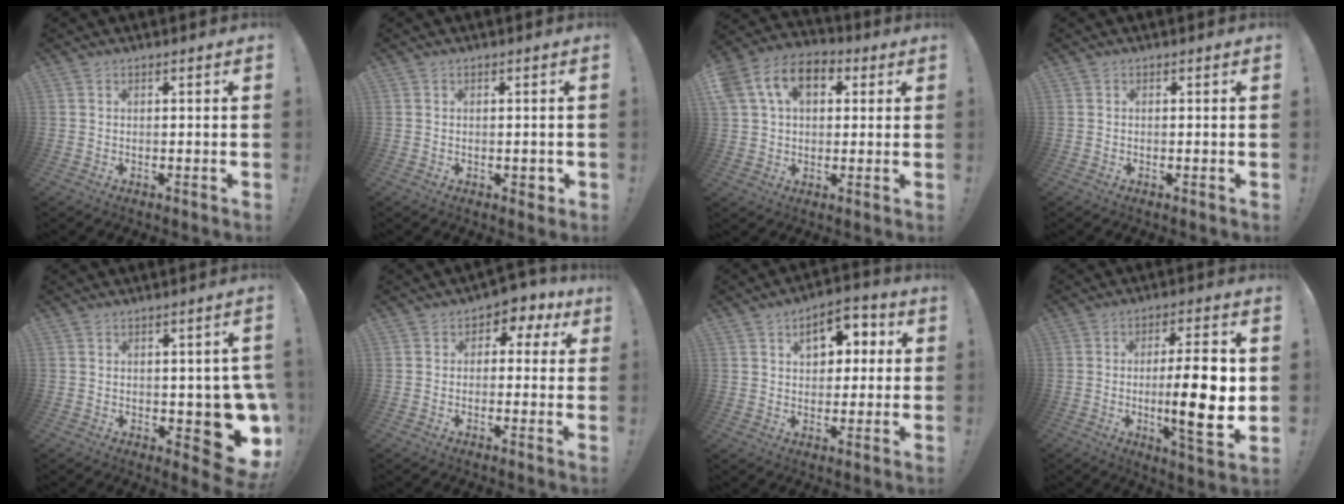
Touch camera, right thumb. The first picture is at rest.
{"total": 2.1, "force": [-0.2, 1.4, 1.5], "torque": [-0.017, 0.003, -0.002]}
{"total": 14.4, "force": [5.2, 10.1, 8.8], "torque": [-0.153, -0.001, 0.102]}
{"total": 0.0}
{"total": 11.0, "force": [-2.3, 5.7, 9.1], "torque": [-0.081, 0.000, -0.026]}
{"total": 3.7, "force": [0.4, 3.1, 2.0], "torque": [-0.019, -0.001, 0.005]}
{"total": 10.1, "force": [3.2, 6.7, 6.9], "torque": [-0.090, -0.001, 0.053]}
{"total": 15.8, "force": [-0.7, 3.3, 15.4], "torque": [-0.239, -0.014, -0.016]}